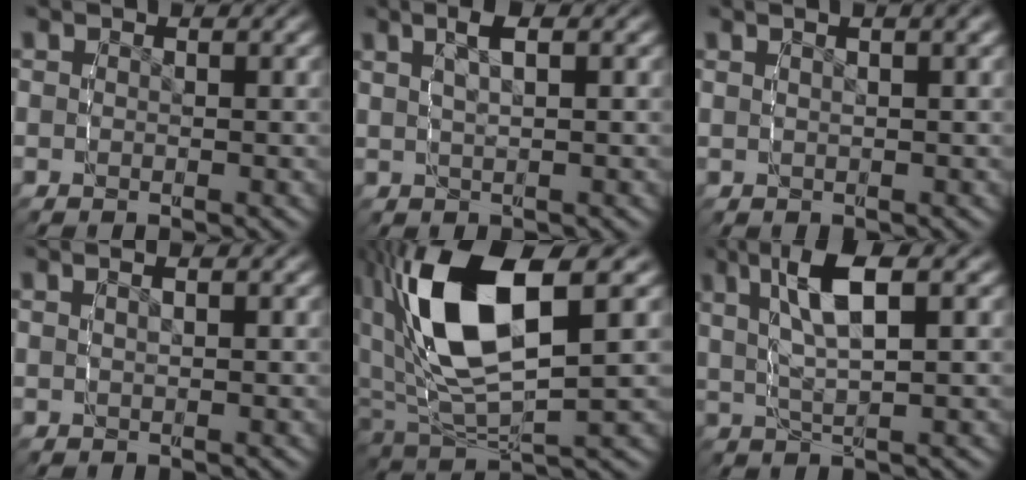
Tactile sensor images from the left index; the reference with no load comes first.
{"total": 3.6, "force": [2.0, 1.2, 2.8], "torque": [-0.043, 0.012, 0.035]}
{"total": 2.2, "force": [1.3, 0.2, 1.8], "torque": [-0.014, 0.013, 0.022]}
{"total": 1.2, "force": [0.6, 0.1, 1.0], "torque": [-0.008, 0.004, 0.014]}
{"total": 11.8, "force": [2.3, 5.3, 10.3], "torque": [-0.226, -0.015, 0.052]}
{"total": 6.9, "force": [2.9, 2.0, 6.0], "torque": [-0.115, 0.008, 0.050]}